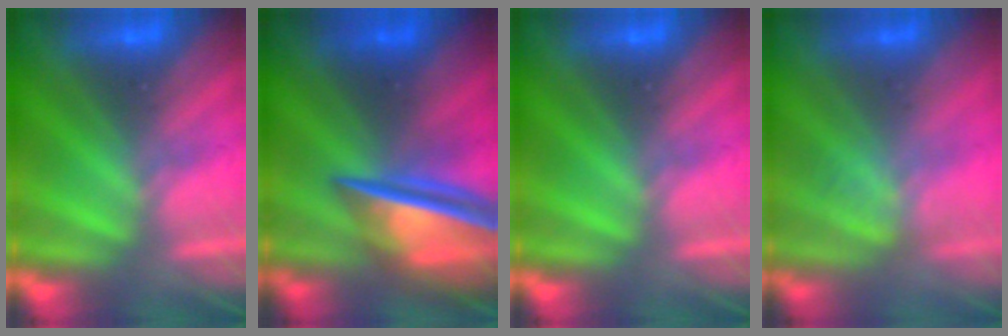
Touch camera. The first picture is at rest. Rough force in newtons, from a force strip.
{"total": 8.8}
{"total": 0.0}
{"total": 2.4}